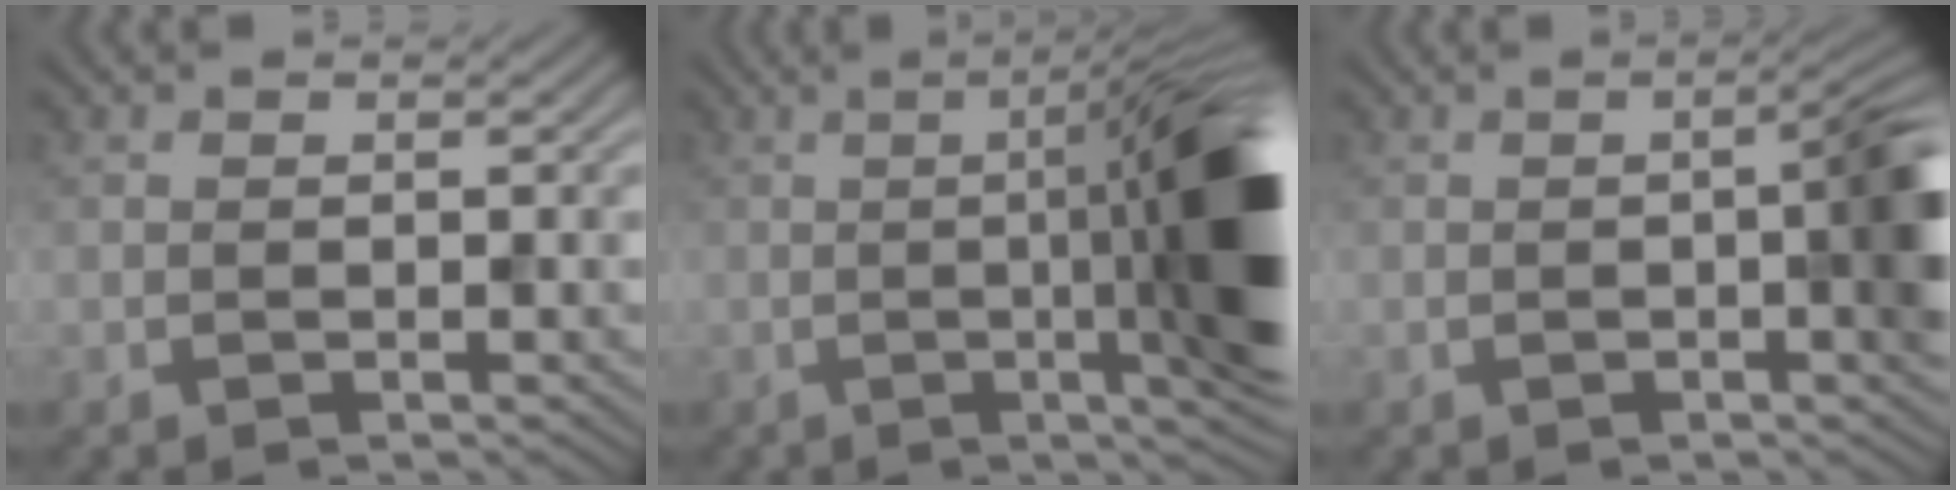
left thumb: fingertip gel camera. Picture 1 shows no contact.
{"total": 14.8, "force": [-0.8, 3.1, 14.5], "torque": [-0.172, 0.000, -0.011]}
{"total": 6.4, "force": [-0.6, 1.5, 6.1], "torque": [-0.089, 0.001, -0.007]}